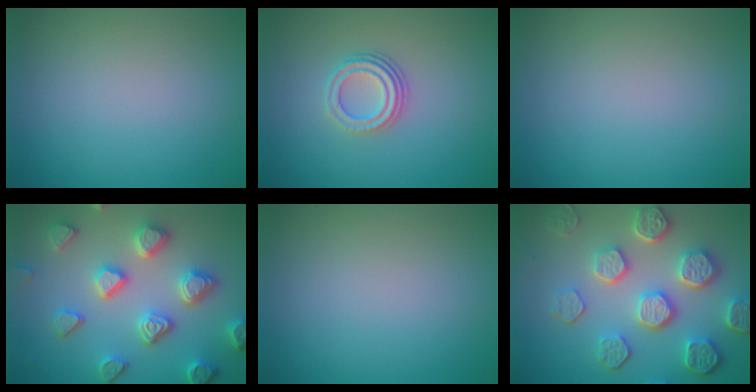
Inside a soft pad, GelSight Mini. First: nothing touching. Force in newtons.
{"total": 3.2, "press": 2.3, "slide": 2.3}
{"total": 0.0}
{"total": 5.6, "press": 5.2, "slide": 2.1}
{"total": 0.0}
{"total": 7.3, "press": 5.7, "slide": 4.5}